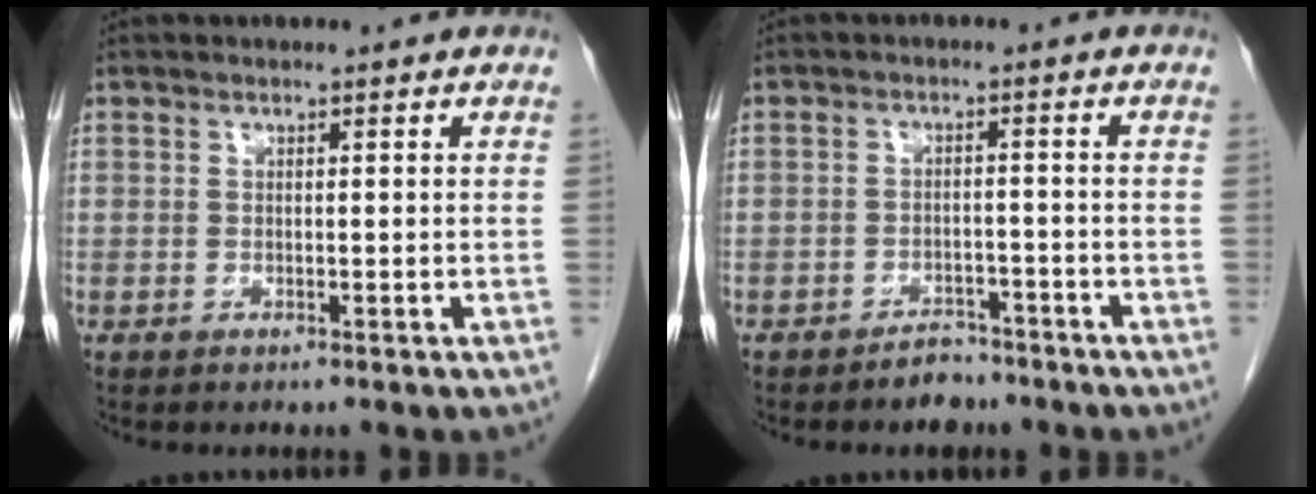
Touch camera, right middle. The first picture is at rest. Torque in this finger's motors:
{"motor_torque": [-0.11, -0.12, 0.14, 0.03]}